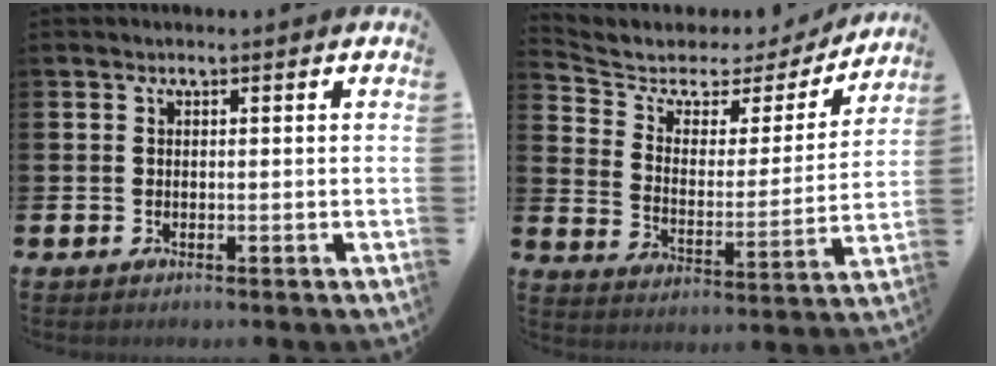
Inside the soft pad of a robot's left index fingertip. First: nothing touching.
{"total": 4.8, "force": [3.8, 2.6, 1.3], "torque": [-0.060, -0.031, 0.056]}